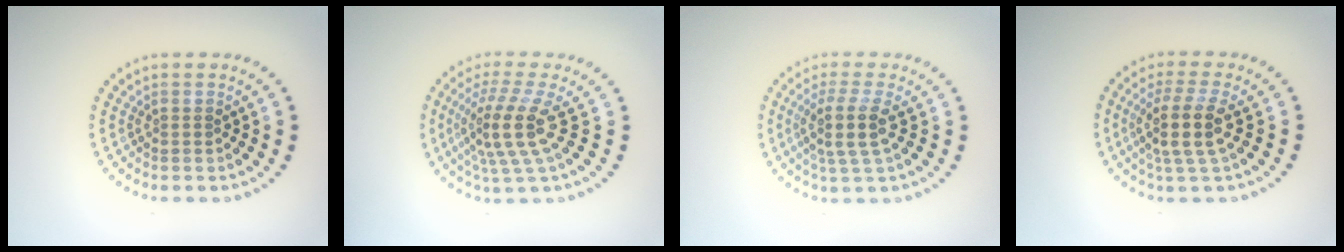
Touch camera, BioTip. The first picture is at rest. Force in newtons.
{"total": 4.8, "press": 3.6, "slide": 3.2}
{"total": 3.6, "press": 2.9, "slide": 2.1}
{"total": 4.0, "press": 3.3, "slide": 2.3}